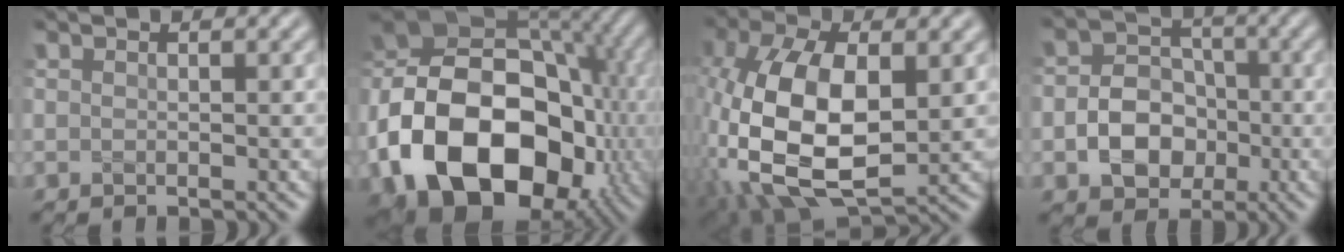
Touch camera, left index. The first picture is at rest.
{"total": 18.7, "force": [-5.5, 13.0, 12.3], "torque": [-0.232, -0.015, -0.094]}
{"total": 12.8, "force": [0.0, 7.2, 10.6], "torque": [-0.239, -0.003, 0.000]}
{"total": 5.1, "force": [-1.3, 4.1, 2.8], "torque": [-0.042, -0.002, -0.022]}